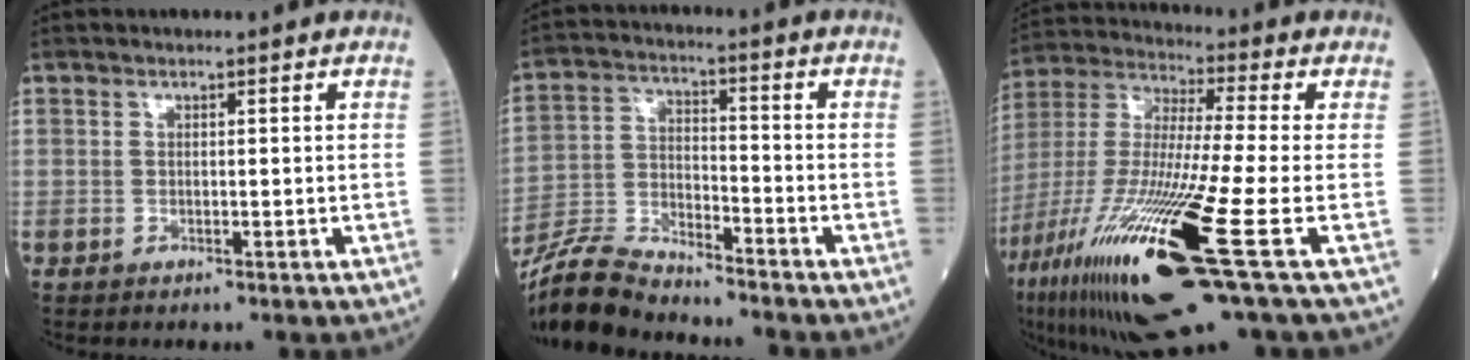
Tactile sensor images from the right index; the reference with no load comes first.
{"total": 10.3, "force": [-9.8, 1.1, 2.9], "torque": [-0.065, -0.008, -0.189]}
{"total": 26.2, "force": [-10.9, 1.9, 23.7], "torque": [-0.485, -0.065, -0.198]}